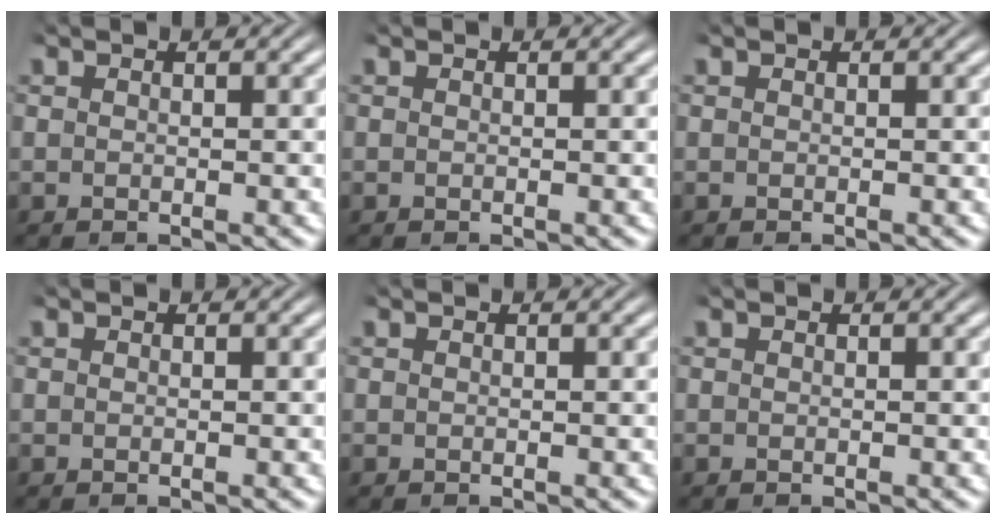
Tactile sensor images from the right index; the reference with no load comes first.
{"total": 0.0}
{"total": 0.0}
{"total": 0.0}
{"total": 0.0}
{"total": 0.0}